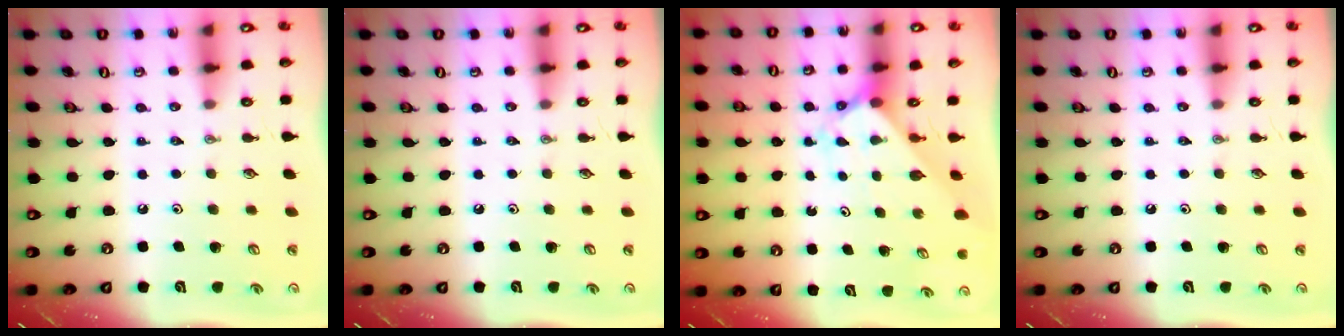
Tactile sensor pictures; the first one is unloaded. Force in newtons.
{"total": 0.0}
{"total": 2.1, "press": 2.1, "slide": 0.2}
{"total": 0.0}